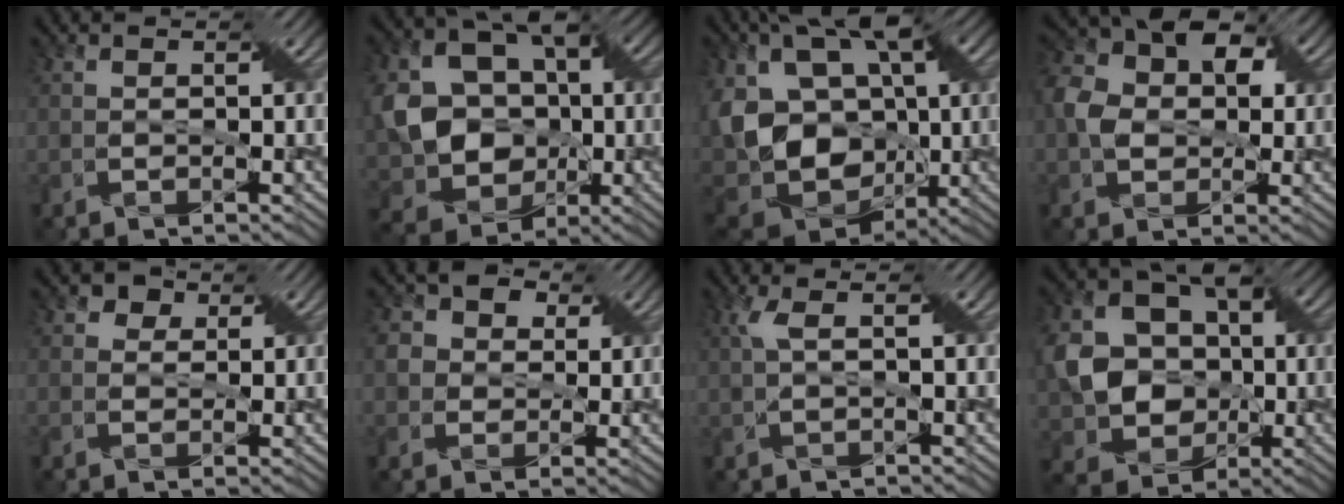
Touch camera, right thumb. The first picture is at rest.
{"total": 14.0, "force": [-1.1, 11.3, 8.2], "torque": [-0.200, -0.011, -0.018]}
{"total": 18.3, "force": [0.3, 12.6, 13.3], "torque": [-0.264, 0.002, 0.010]}
{"total": 8.0, "force": [0.8, 6.1, 5.1], "torque": [-0.107, 0.013, 0.003]}
{"total": 3.2, "force": [1.9, 2.3, 1.0], "torque": [-0.023, -0.003, 0.023]}
{"total": 5.6, "force": [2.0, 4.9, 1.9], "torque": [-0.066, 0.015, 0.024]}
{"total": 2.2, "force": [0.6, 0.2, 2.1], "torque": [-0.054, 0.009, 0.012]}
{"total": 11.1, "force": [-0.6, 9.3, 6.0], "torque": [-0.137, -0.004, -0.022]}